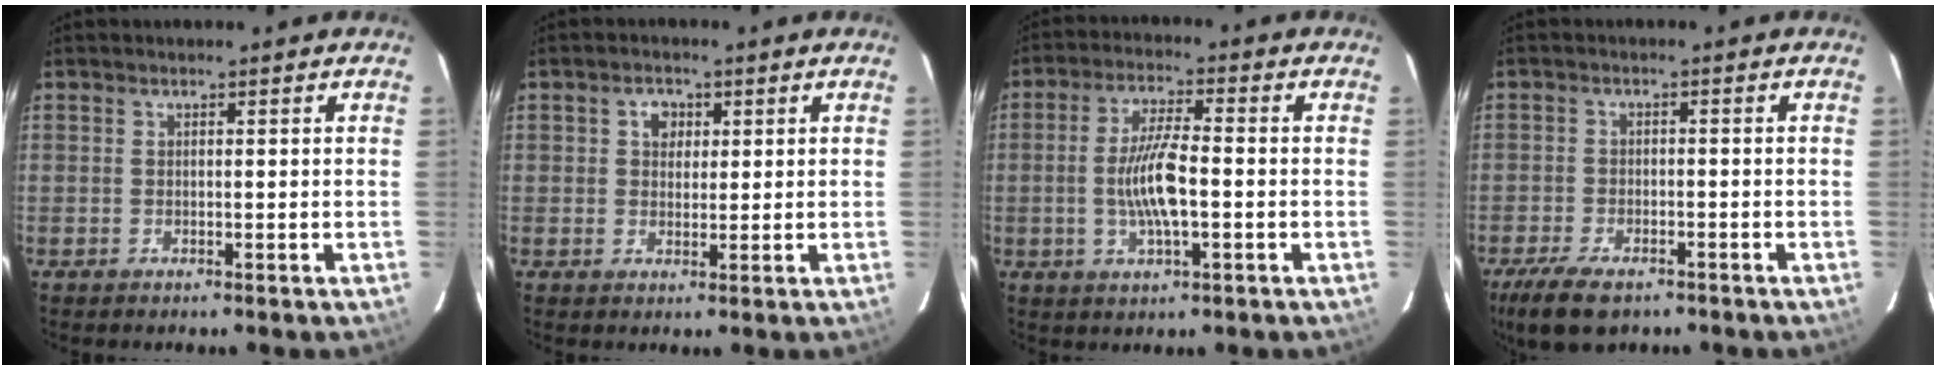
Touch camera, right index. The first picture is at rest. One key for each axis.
{"total": 3.1, "fx": 1.0, "fy": 2.6, "fz": 1.3, "tx": -0.016, "ty": 0.011, "tz": 0.017}
{"total": 8.8, "fx": -1.5, "fy": 2.0, "fz": 8.4, "tx": -0.164, "ty": -0.001, "tz": -0.029}
{"total": 9.0, "fx": -6.5, "fy": 3.8, "fz": 5.0, "tx": -0.128, "ty": -0.020, "tz": -0.114}